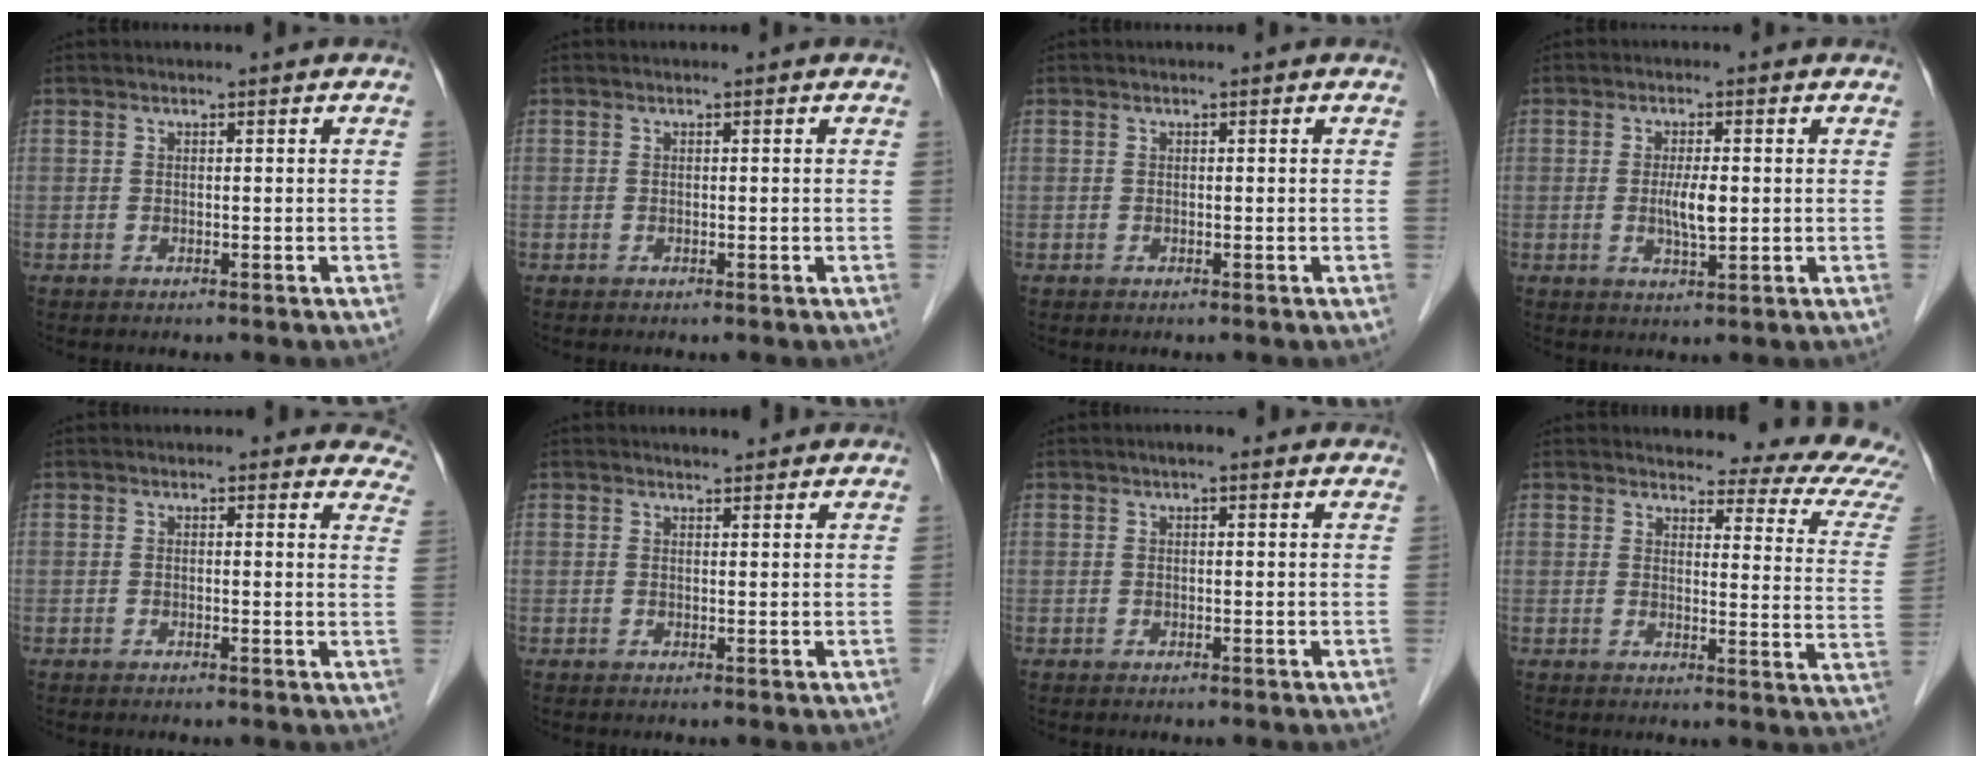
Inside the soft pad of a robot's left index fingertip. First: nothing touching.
{"total": 0.0}
{"total": 0.0}
{"total": 3.8, "force": [-0.2, 0.9, 3.7], "torque": [-0.065, -0.007, -0.002]}
{"total": 8.0, "force": [7.4, 3.1, 0.7], "torque": [0.048, -0.021, 0.038]}
{"total": 3.1, "force": [2.8, 0.9, 0.9], "torque": [-0.006, 0.010, 0.037]}
{"total": 3.6, "force": [2.7, 1.1, 2.1], "torque": [-0.020, 0.020, 0.035]}
{"total": 14.7, "force": [13.9, 2.0, 4.2], "torque": [-0.020, -0.081, 0.125]}